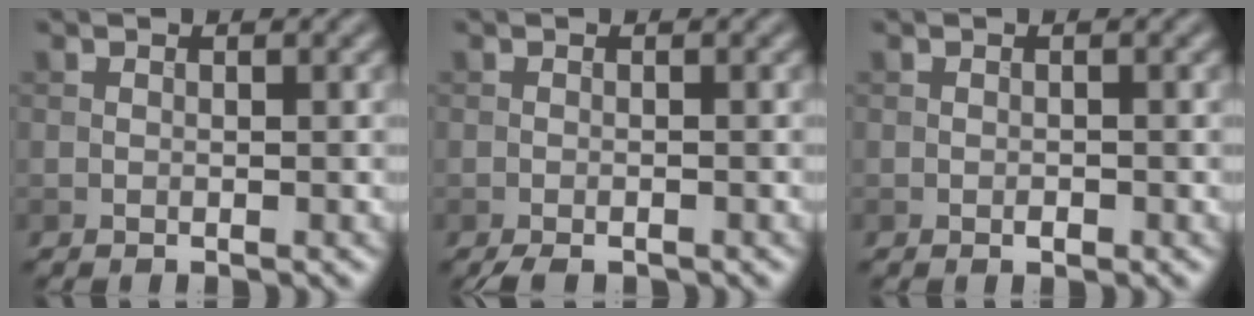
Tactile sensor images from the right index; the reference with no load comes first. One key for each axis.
{"total": 2.0, "fx": -1.6, "fy": 0.6, "fz": 1.2, "tx": -0.020, "ty": -0.002, "tz": -0.025}
{"total": 0.6, "fx": -0.3, "fy": 0.3, "fz": 0.4, "tx": -0.004, "ty": 0.000, "tz": -0.005}